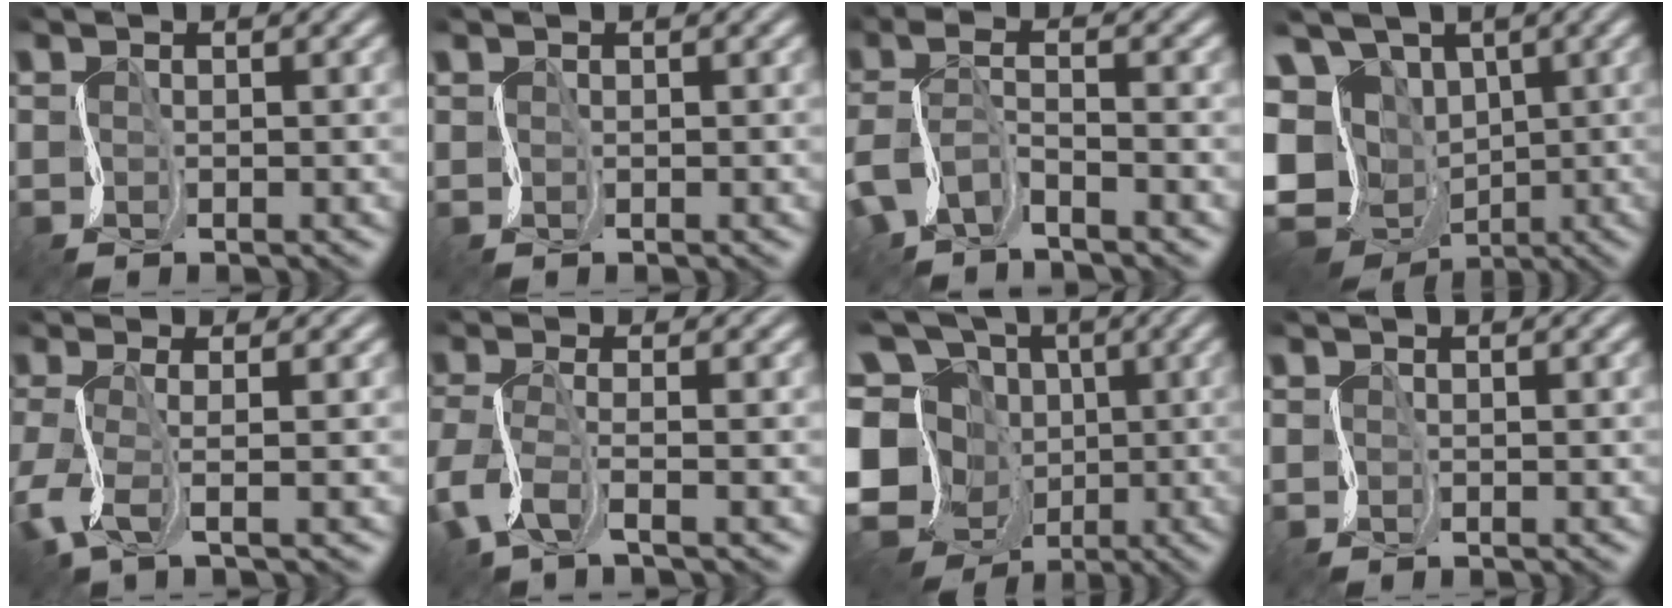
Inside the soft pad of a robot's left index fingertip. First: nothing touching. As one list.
[{"total": 0.0}, {"total": 4.3, "force": [-2.2, 1.9, 3.2], "torque": [-0.075, -0.003, -0.055]}, {"total": 15.1, "force": [-0.8, 13.0, 7.6], "torque": [-0.172, -0.003, -0.026]}, {"total": 3.5, "force": [-0.7, 0.8, 3.3], "torque": [-0.079, -0.001, -0.023]}, {"total": 3.4, "force": [-1.3, 1.1, 3.0], "torque": [-0.075, -0.005, -0.034]}, {"total": 17.5, "force": [-2.6, 15.5, 7.9], "torque": [-0.183, 0.028, -0.067]}, {"total": 0.0}]